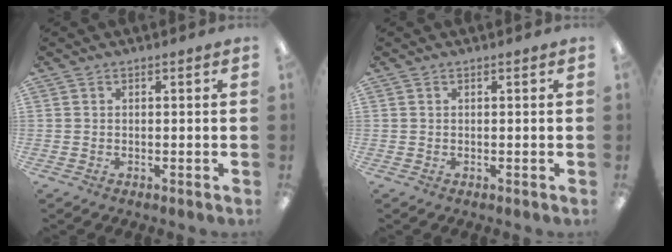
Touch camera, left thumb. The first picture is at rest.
{"total": 0.0}